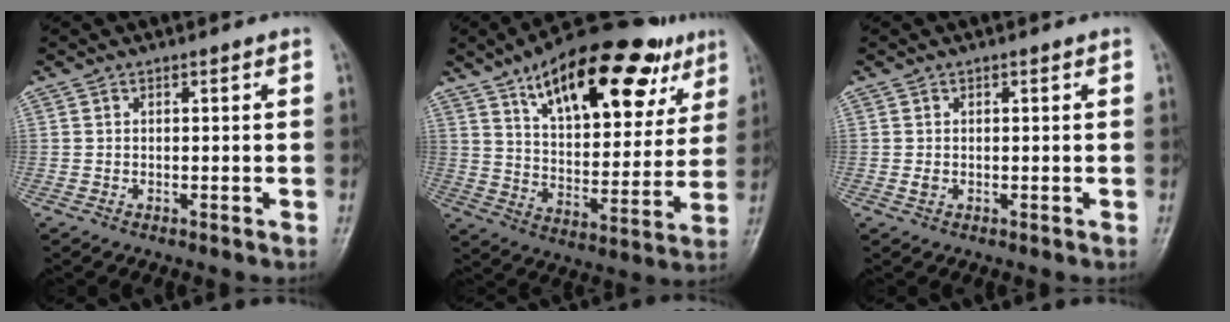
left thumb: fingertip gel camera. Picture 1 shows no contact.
{"total": 26.4, "force": [14.3, 11.7, 18.8], "torque": [-0.243, -0.022, 0.223]}
{"total": 0.9, "force": [0.0, 0.7, 0.5], "torque": [-0.009, -0.001, 0.001]}